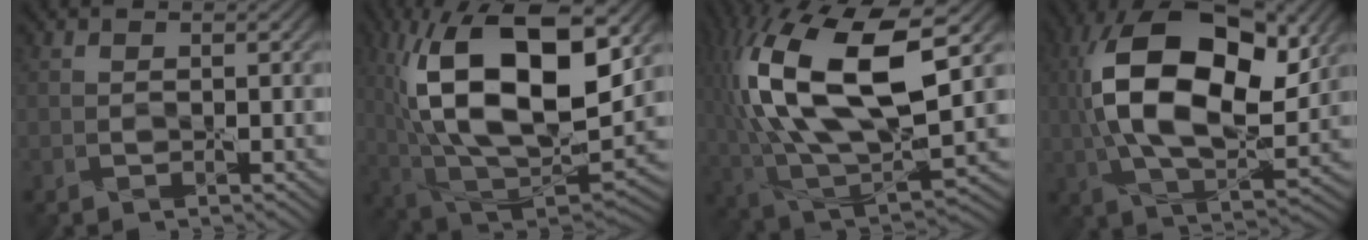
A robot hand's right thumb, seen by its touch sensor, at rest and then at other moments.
{"total": 20.1, "force": [4.7, 9.4, 17.1], "torque": [-0.338, 0.016, 0.086]}
{"total": 19.9, "force": [4.0, 8.9, 17.3], "torque": [-0.365, 0.021, 0.064]}
{"total": 18.4, "force": [3.4, 9.6, 15.3], "torque": [-0.302, 0.011, 0.046]}